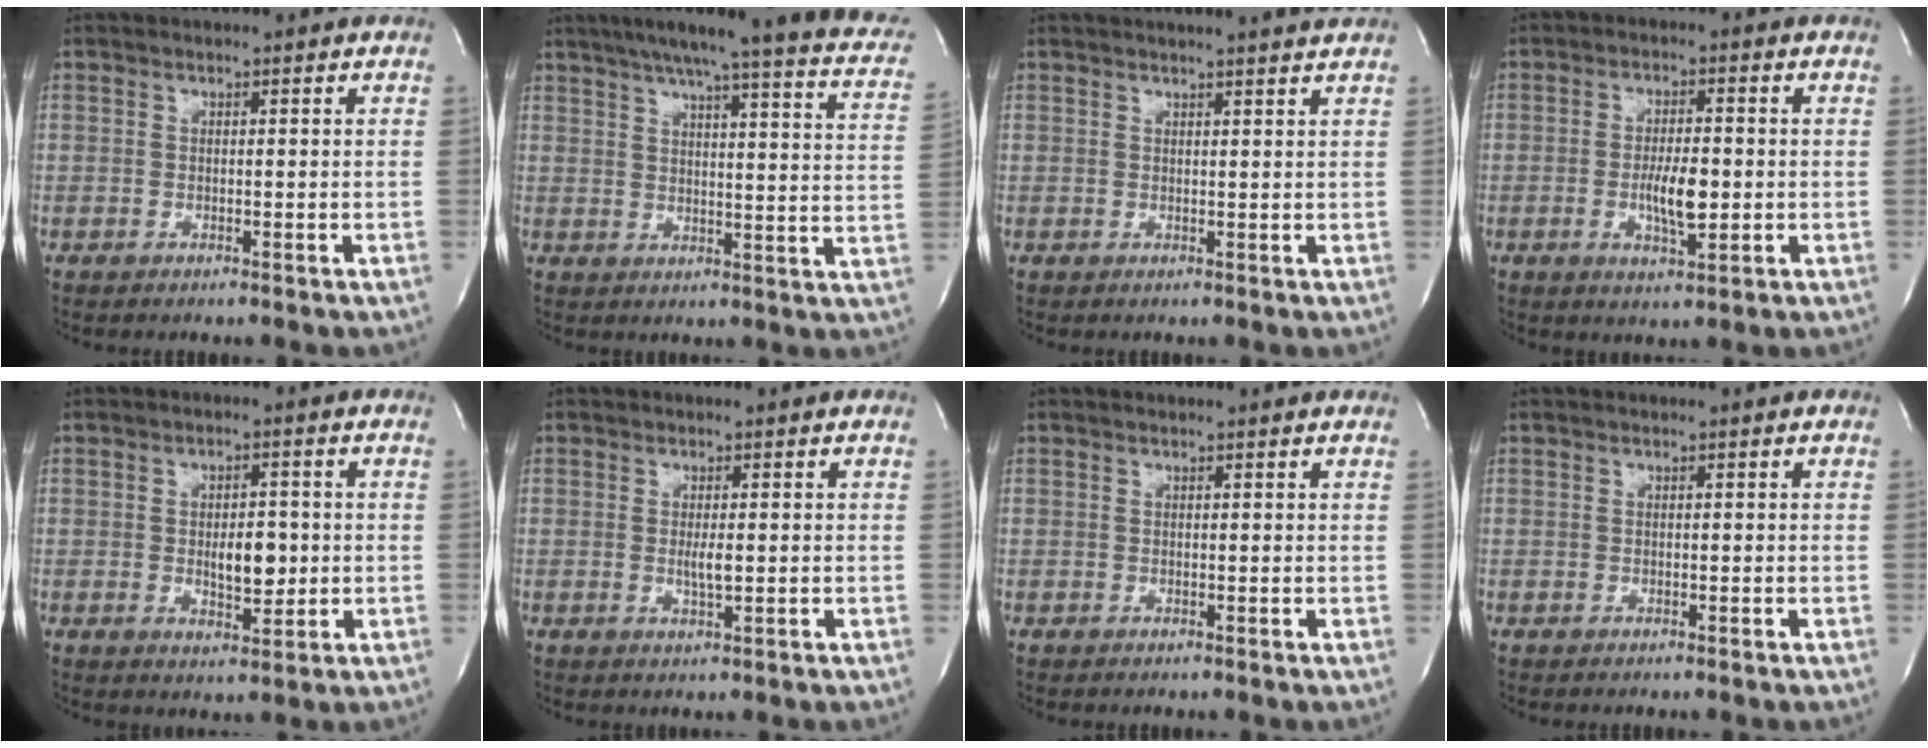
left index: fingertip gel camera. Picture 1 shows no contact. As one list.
[{"total": 21.2, "force": [16.9, 1.6, 12.6], "torque": [-0.176, -0.021, 0.192]}, {"total": 5.8, "force": [5.4, -0.9, 2.1], "torque": [-0.026, 0.002, 0.048]}, {"total": 5.8, "force": [-1.6, 1.5, 5.3], "torque": [-0.098, -0.011, -0.023]}, {"total": 5.0, "force": [-0.9, 2.2, 4.5], "torque": [-0.065, -0.008, -0.008]}, {"total": 2.0, "force": [-0.6, 0.2, 1.9], "torque": [-0.039, -0.009, -0.009]}, {"total": 0.6, "force": [0.6, 0.1, 0.1], "torque": [-0.009, 0.002, 0.002]}, {"total": 0.0}]